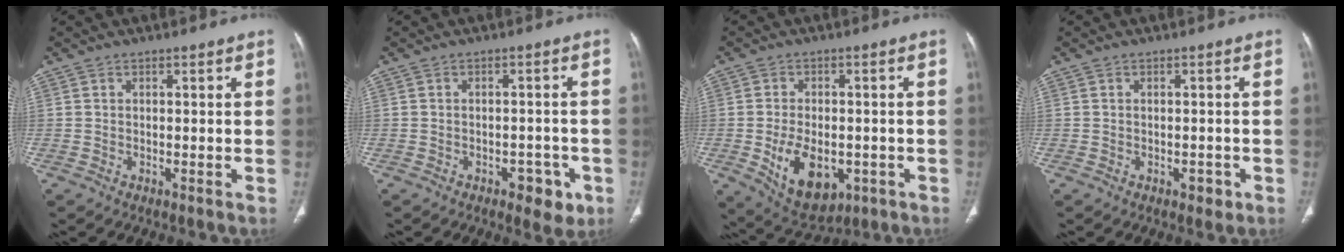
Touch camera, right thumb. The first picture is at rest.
{"total": 5.5, "force": [-2.7, 3.1, 3.6], "torque": [-0.023, 0.014, -0.030]}
{"total": 12.0, "force": [-3.4, 7.5, 8.6], "torque": [-0.119, 0.004, -0.035]}
{"total": 1.9, "force": [-0.8, 1.2, 1.2], "torque": [-0.011, 0.004, -0.007]}